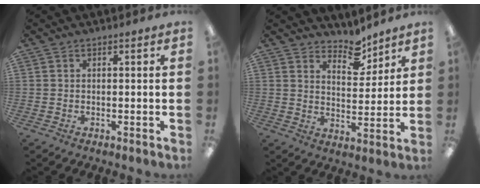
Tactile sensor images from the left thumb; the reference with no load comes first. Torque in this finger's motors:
{"motor_torque": [0.15, 0.14, -0.50, 0.02, 0.03]}